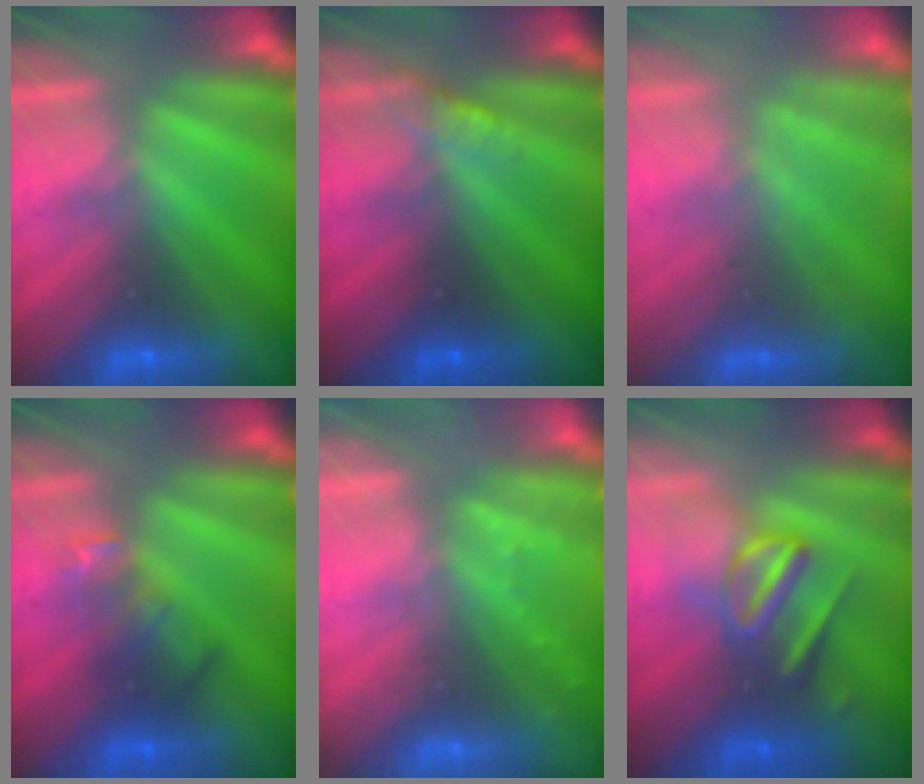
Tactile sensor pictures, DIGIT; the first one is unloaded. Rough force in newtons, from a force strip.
{"total": 3.0}
{"total": 1.8}
{"total": 2.4}
{"total": 2.2}
{"total": 2.9}